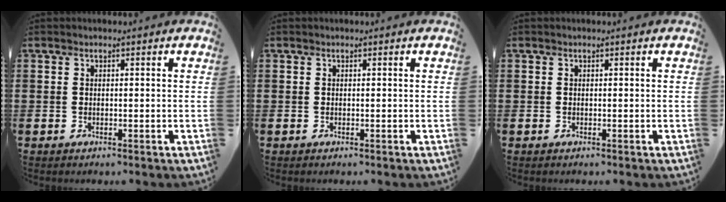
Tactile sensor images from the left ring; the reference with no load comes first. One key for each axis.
{"total": 0.0}
{"total": 0.0}